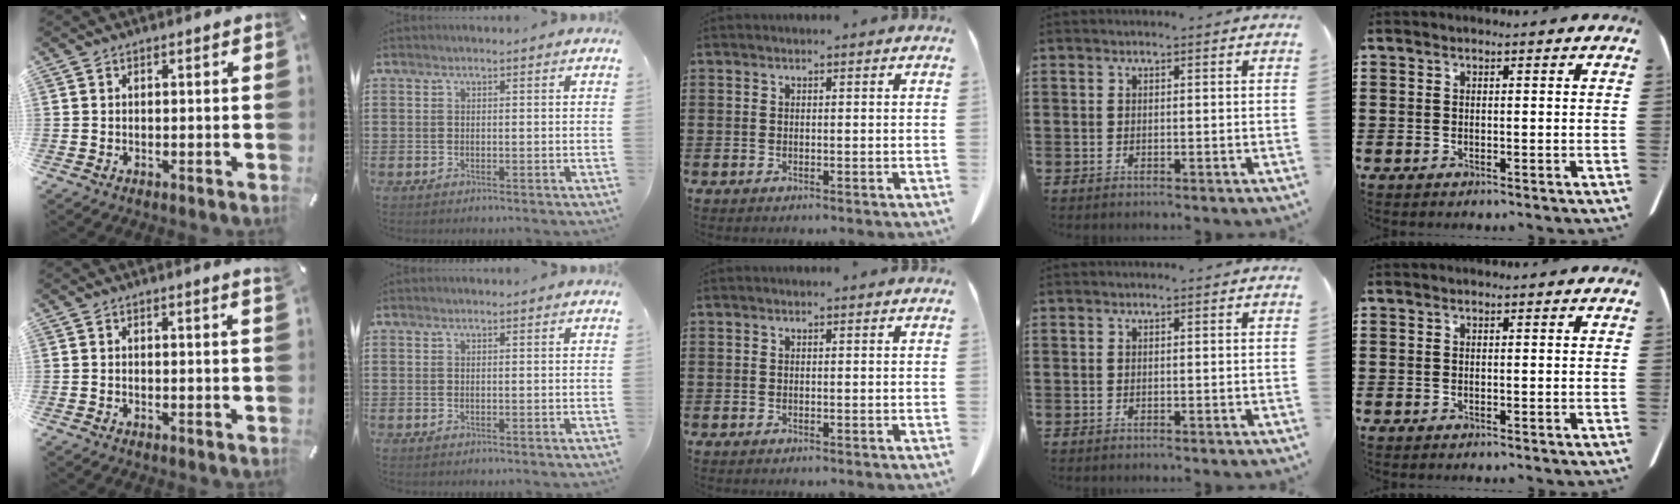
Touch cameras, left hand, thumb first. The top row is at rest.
{"thumb": {"total": 0.7, "force": [0.4, -0.2, 0.6], "torque": [-0.010, -0.002, 0.007]}}